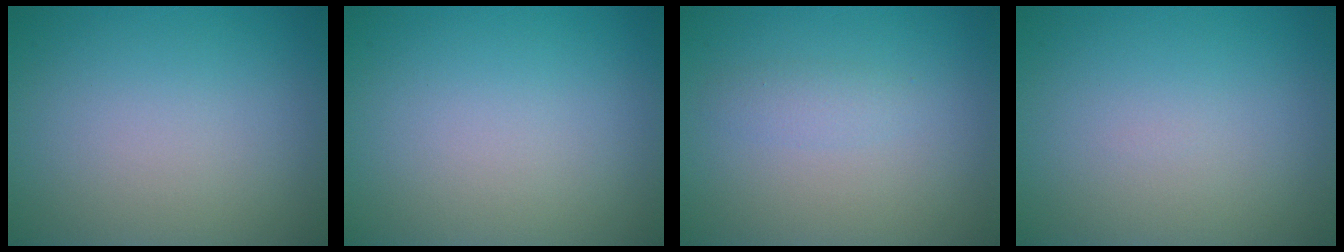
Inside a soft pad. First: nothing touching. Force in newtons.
{"total": 0.0}
{"total": 1.1, "press": 1.1, "slide": 0.0}
{"total": 0.0}